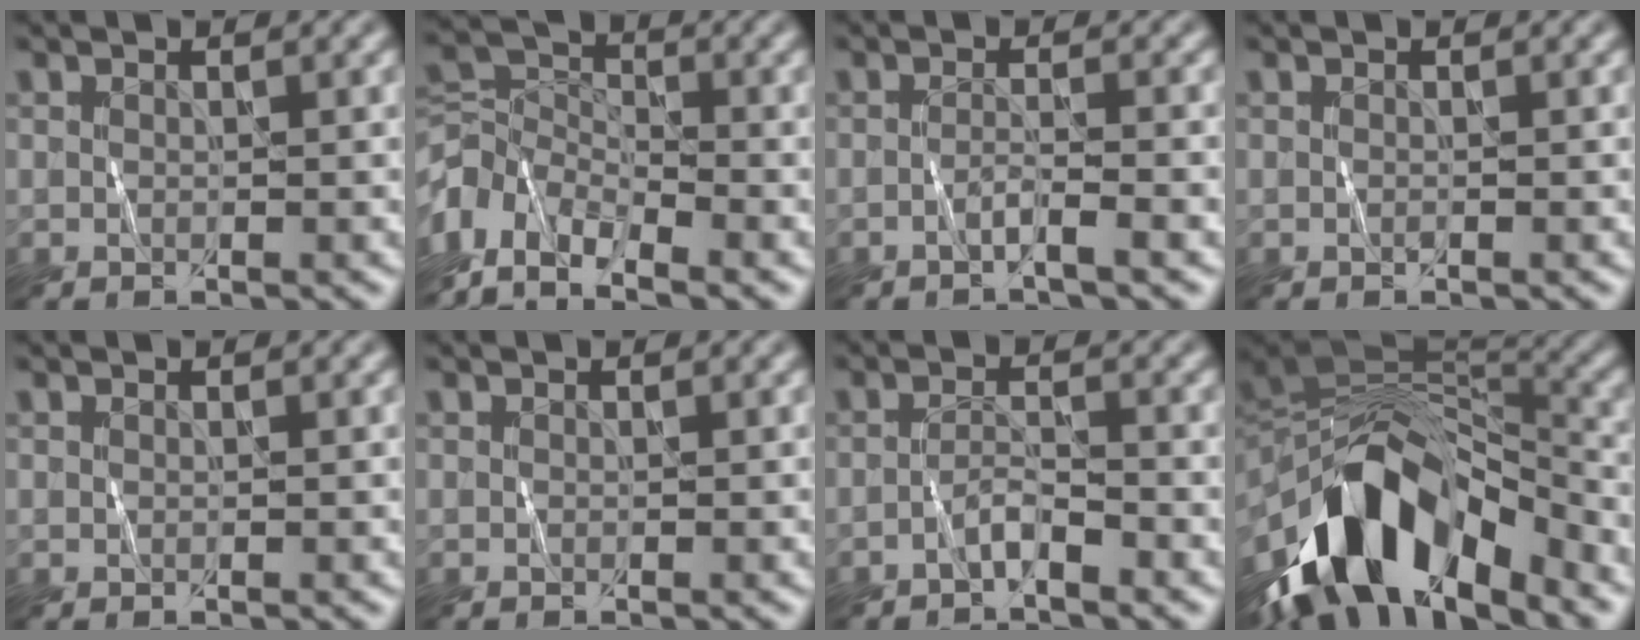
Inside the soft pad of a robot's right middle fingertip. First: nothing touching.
{"total": 7.5, "force": [-4.5, 4.3, 4.1], "torque": [-0.086, 0.003, -0.103]}
{"total": 1.8, "force": [-1.0, 0.1, 1.5], "torque": [-0.019, 0.007, -0.026]}
{"total": 0.0}
{"total": 0.0}
{"total": 0.0}
{"total": 1.7, "force": [-1.3, 0.2, 1.1], "torque": [-0.018, 0.009, -0.029]}
{"total": 13.3, "force": [-8.0, 6.0, 8.7], "torque": [-0.147, 0.009, -0.133]}